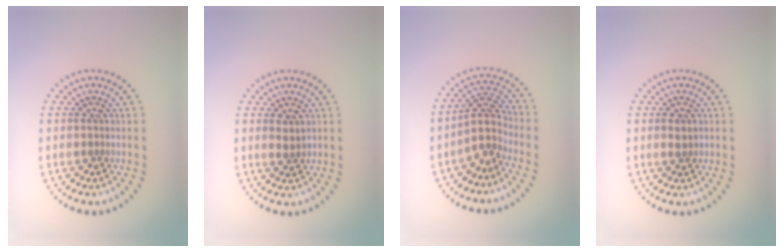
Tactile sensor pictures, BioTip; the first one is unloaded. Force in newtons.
{"total": 1.0, "press": 0.9, "slide": 0.3}
{"total": 3.0, "press": 2.2, "slide": 2.0}
{"total": 1.2, "press": 1.2, "slide": 0.1}